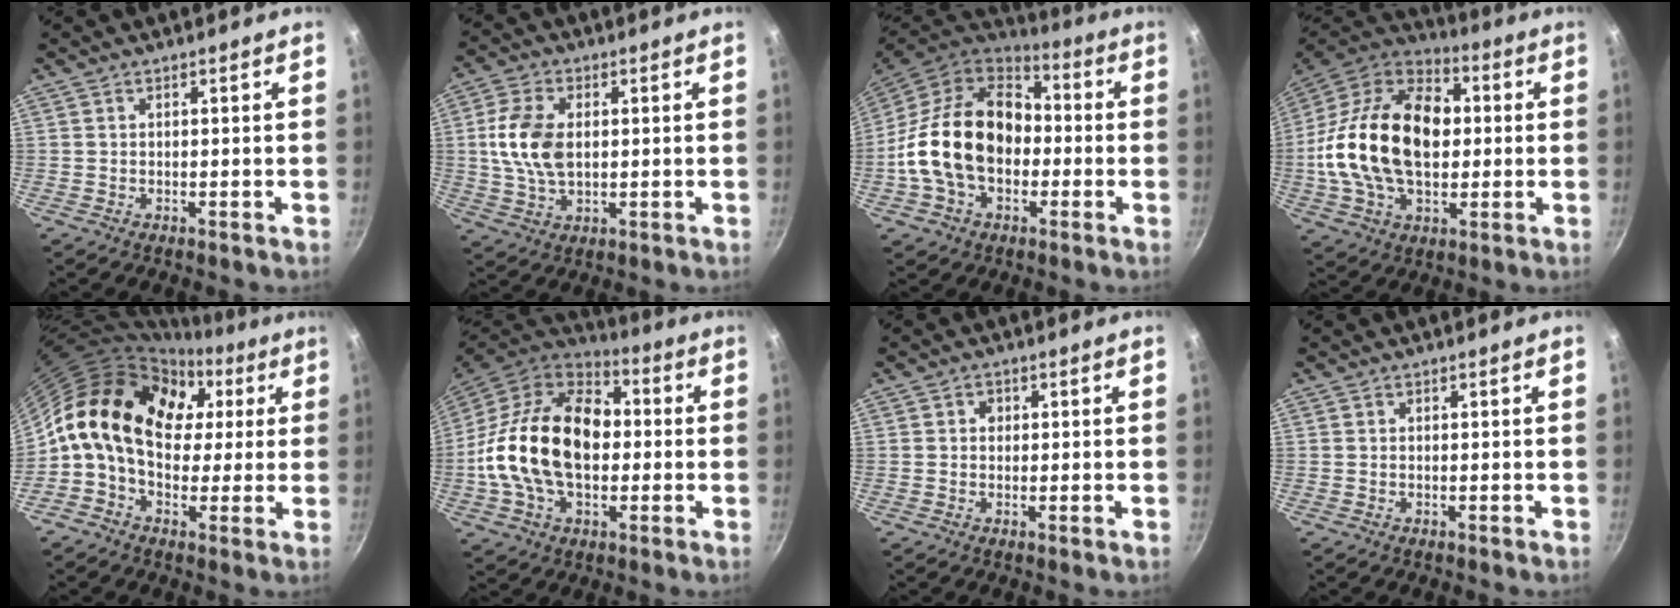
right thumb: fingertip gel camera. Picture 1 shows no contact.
{"total": 10.1, "force": [1.0, 6.3, 7.9], "torque": [-0.149, 0.002, 0.018]}
{"total": 21.2, "force": [-1.9, 15.1, 14.8], "torque": [-0.234, 0.044, -0.042]}
{"total": 26.3, "force": [1.0, 16.9, 20.2], "torque": [-0.342, 0.029, 0.008]}
{"total": 20.8, "force": [4.2, 14.8, 14.1], "torque": [-0.220, 0.043, 0.052]}
{"total": 23.7, "force": [-0.4, 15.6, 17.9], "torque": [-0.292, 0.036, -0.017]}
{"total": 1.5, "force": [0.2, 1.4, 0.6], "torque": [-0.004, -0.001, -0.001]}
{"total": 0.0}